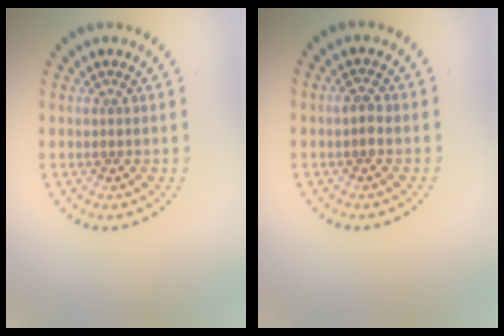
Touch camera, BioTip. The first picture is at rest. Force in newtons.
{"total": 1.2, "press": 1.2, "slide": 0.1}